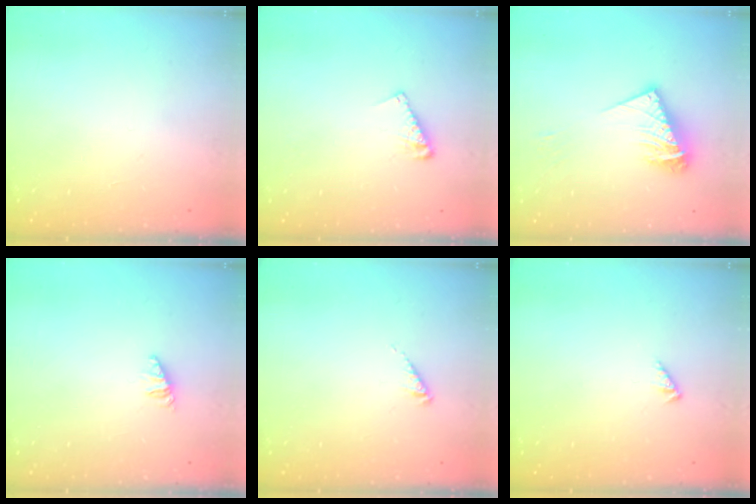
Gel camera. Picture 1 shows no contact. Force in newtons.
{"total": 6.4, "press": 6.4, "slide": 0.3}
{"total": 11.3, "press": 11.2, "slide": 1.4}
{"total": 1.3, "press": 1.3, "slide": 0.3}
{"total": 2.0, "press": 2.0, "slide": 0.5}
{"total": 1.2, "press": 1.1, "slide": 0.3}